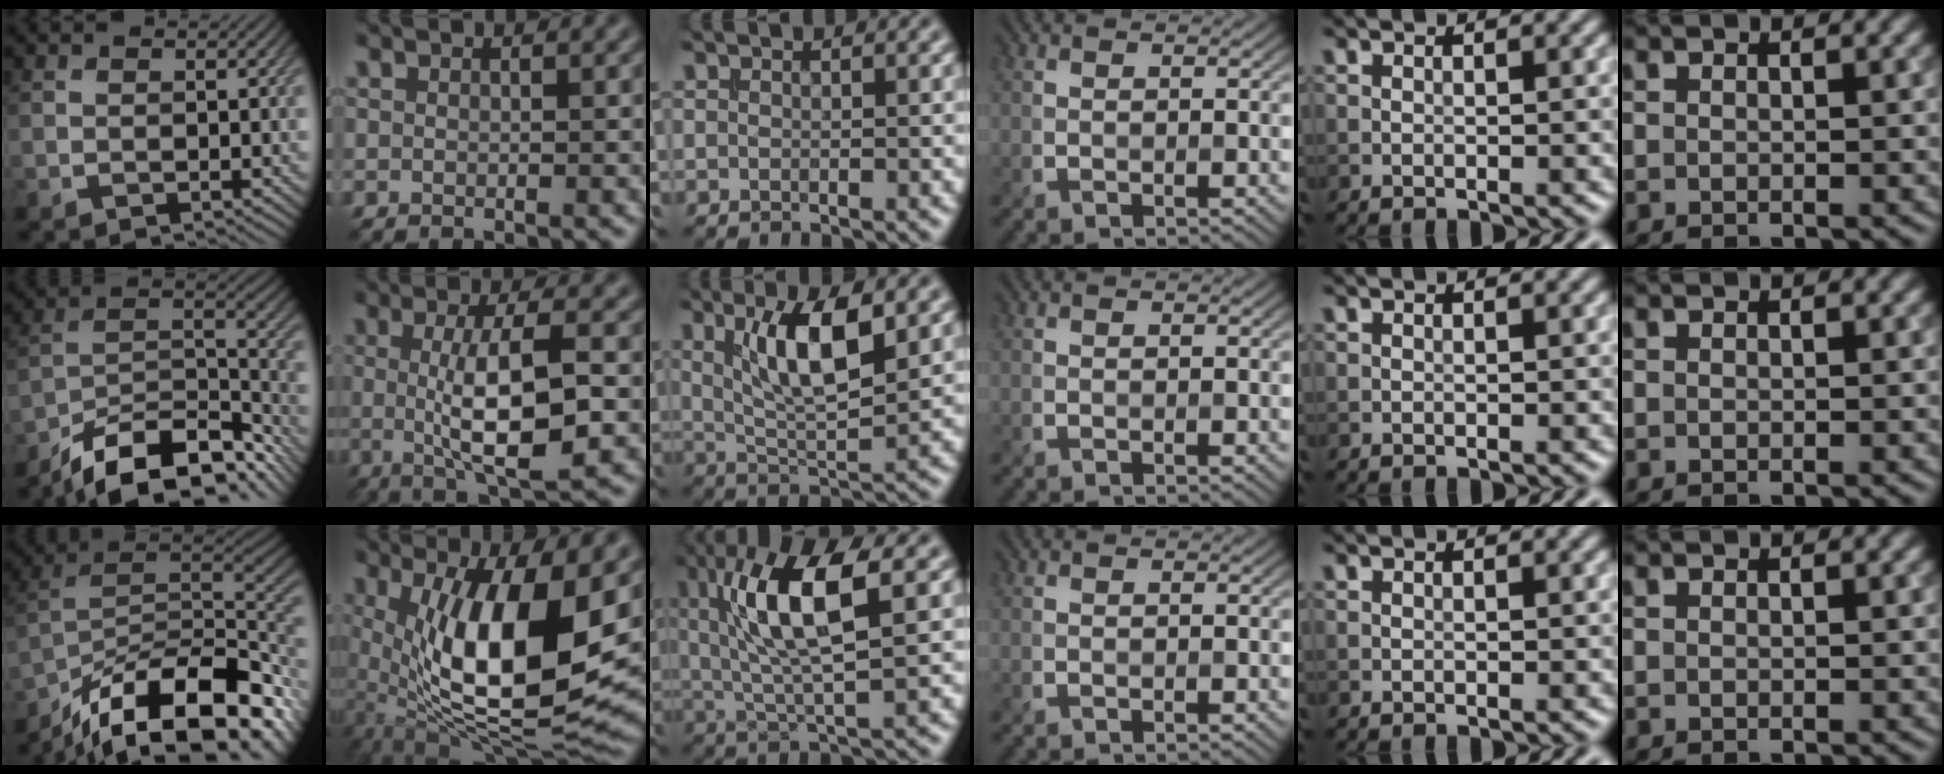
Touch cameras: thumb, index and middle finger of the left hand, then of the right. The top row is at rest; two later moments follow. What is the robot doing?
{"motion": "insert", "object": "bucket"}